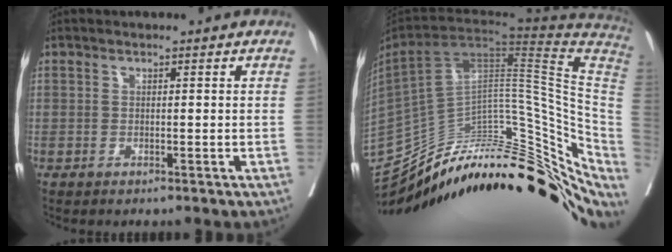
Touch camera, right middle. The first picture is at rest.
{"total": 36.4, "force": [-23.2, 12.9, 25.0], "torque": [-0.358, -0.001, -0.333]}